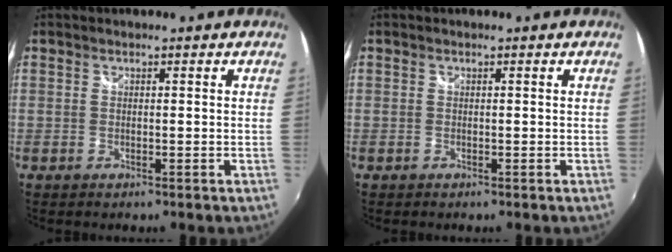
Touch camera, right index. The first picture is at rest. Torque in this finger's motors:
{"motor_torque": [0.04, -0.05, -0.06, 0.01]}